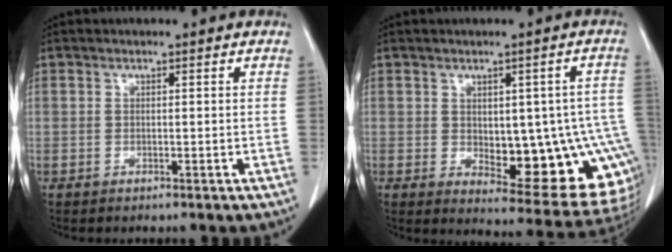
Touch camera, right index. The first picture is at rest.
{"total": 16.2, "force": [-2.5, 6.5, 14.6], "torque": [-0.128, 0.015, -0.006]}